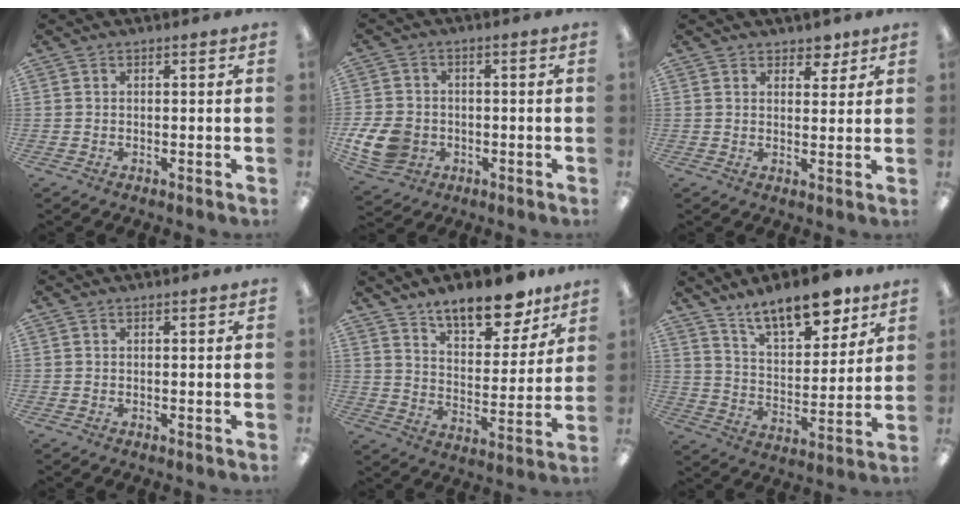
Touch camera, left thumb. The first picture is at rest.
{"total": 9.7, "force": [-2.6, 7.8, 5.1], "torque": [-0.121, 0.015, -0.045]}
{"total": 4.4, "force": [3.5, 2.4, 1.2], "torque": [0.000, -0.017, 0.059]}
{"total": 0.0}
{"total": 14.7, "force": [11.8, 5.4, 6.9], "torque": [-0.091, -0.076, 0.204]}
{"total": 14.2, "force": [11.2, 5.1, 7.2], "torque": [-0.104, -0.066, 0.193]}